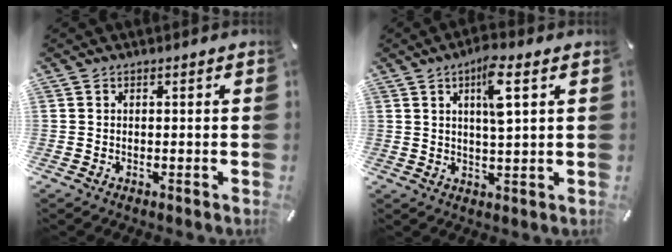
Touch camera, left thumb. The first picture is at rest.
{"total": 7.3, "force": [2.9, 1.6, 6.5], "torque": [-0.111, -0.006, 0.043]}